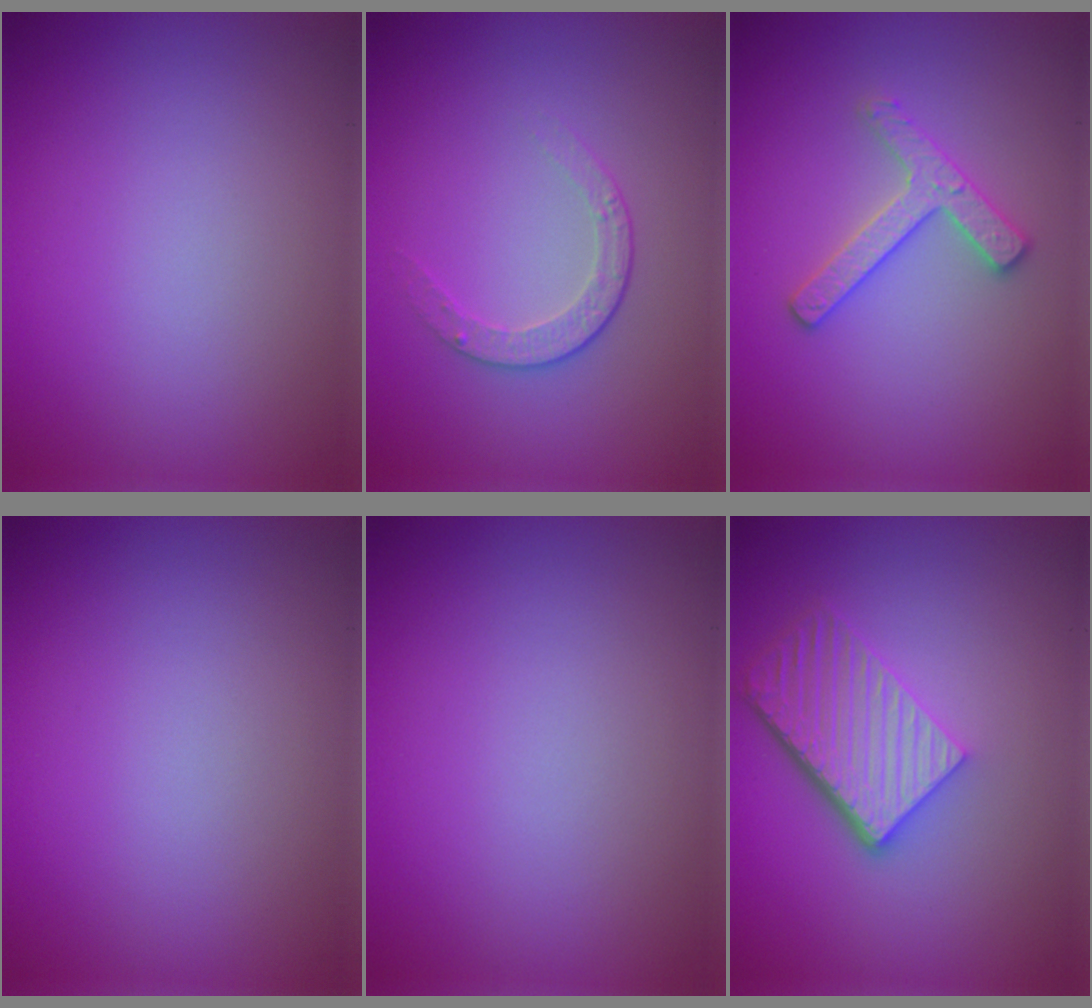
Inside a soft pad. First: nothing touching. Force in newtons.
{"total": 2.1, "press": 1.4, "slide": 1.5}
{"total": 2.5, "press": 2.5, "slide": 0.4}
{"total": 0.0}
{"total": 0.0}
{"total": 5.6, "press": 3.9, "slide": 4.0}